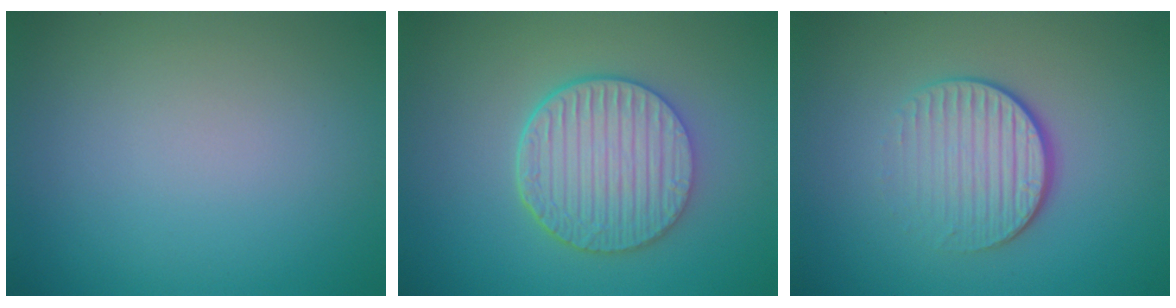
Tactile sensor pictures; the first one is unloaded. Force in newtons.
{"total": 6.0, "press": 4.5, "slide": 4.0}
{"total": 4.2, "press": 2.8, "slide": 3.2}